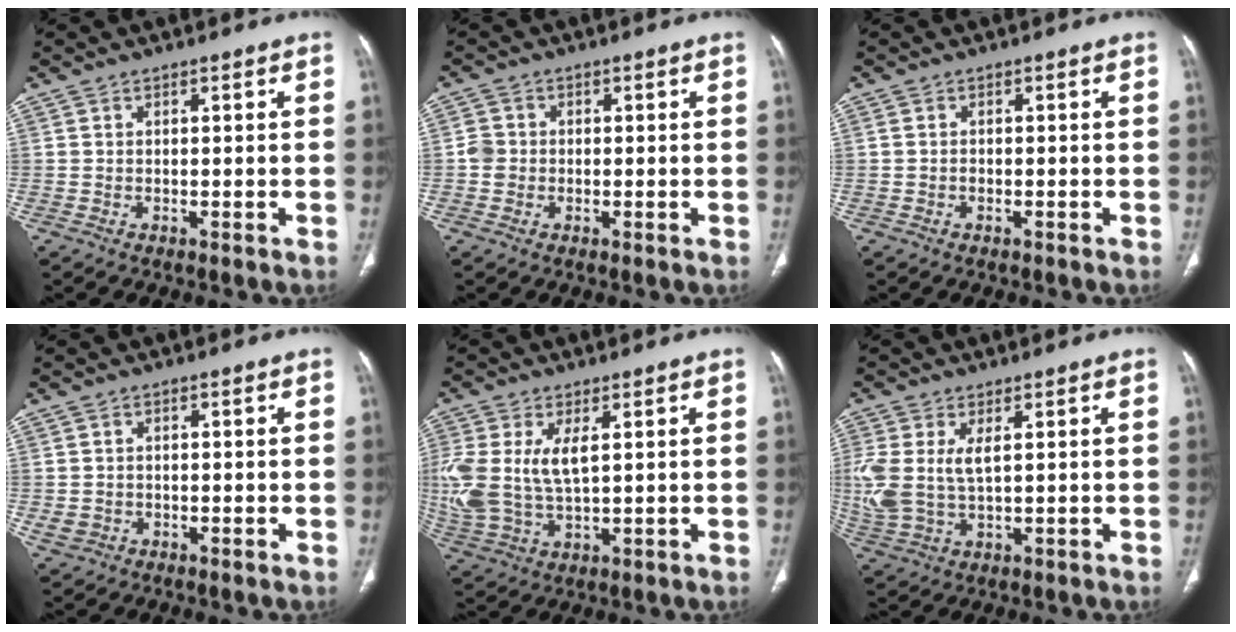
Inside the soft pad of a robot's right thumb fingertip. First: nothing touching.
{"total": 2.7, "force": [-0.3, 2.6, 0.9], "torque": [-0.006, 0.007, -0.008]}
{"total": 0.7, "force": [-0.3, 0.5, 0.3], "torque": [-0.006, 0.002, -0.006]}
{"total": 2.5, "force": [-0.6, 2.2, 0.9], "torque": [-0.014, 0.004, -0.005]}
{"total": 13.4, "force": [2.2, 7.0, 11.2], "torque": [-0.272, -0.005, 0.057]}
{"total": 9.5, "force": [1.6, 5.0, 7.9], "torque": [-0.200, 0.000, 0.044]}